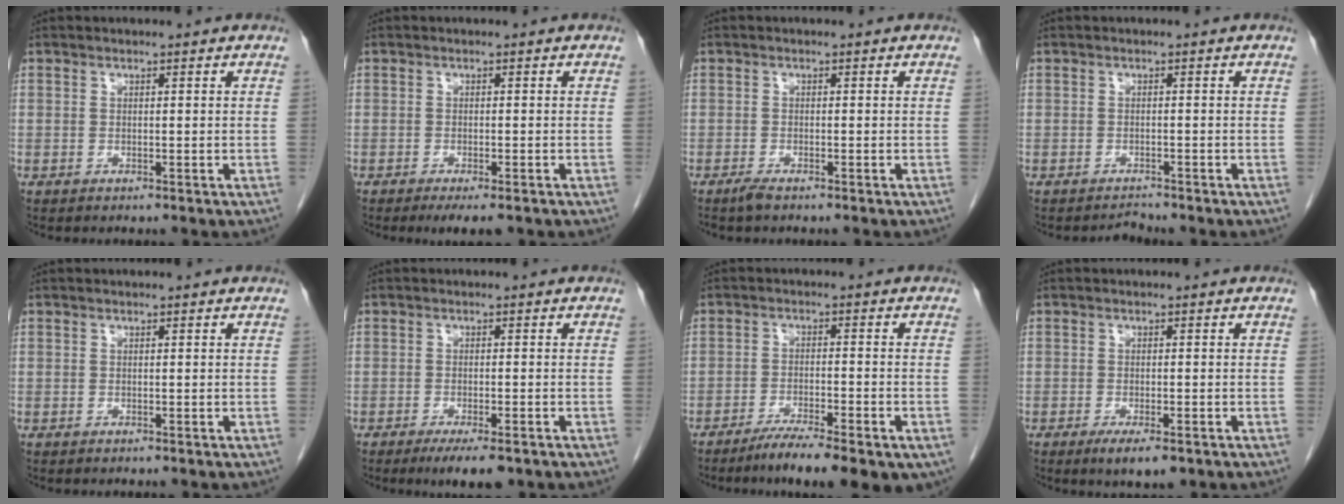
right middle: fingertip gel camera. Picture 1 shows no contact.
{"total": 4.1, "force": [-2.9, 1.0, 2.7], "torque": [-0.031, -0.008, -0.040]}
{"total": 1.3, "force": [-1.1, 0.1, 0.7], "torque": [-0.023, -0.004, -0.020]}
{"total": 1.1, "force": [-1.0, 0.0, -0.4], "torque": [0.007, -0.007, -0.014]}
{"total": 0.0}
{"total": 5.2, "force": [-3.6, 1.1, 3.6], "torque": [-0.051, -0.010, -0.050]}
{"total": 11.5, "force": [-7.9, 2.3, 8.1], "torque": [-0.104, -0.010, -0.118]}
{"total": 4.2, "force": [-2.5, 1.1, 3.2], "torque": [-0.051, -0.008, -0.034]}